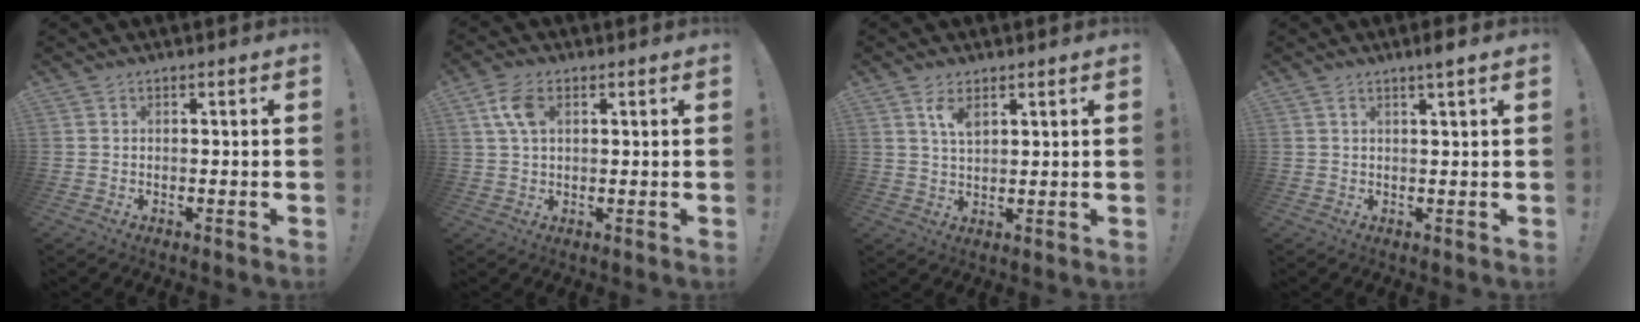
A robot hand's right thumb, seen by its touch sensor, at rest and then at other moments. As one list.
[{"total": 6.7, "force": [2.2, 3.7, 5.1], "torque": [-0.103, 0.004, 0.041]}, {"total": 4.6, "force": [2.6, 2.0, 3.3], "torque": [-0.052, -0.011, 0.042]}, {"total": 2.7, "force": [1.5, -0.3, 2.2], "torque": [-0.044, -0.001, 0.024]}]